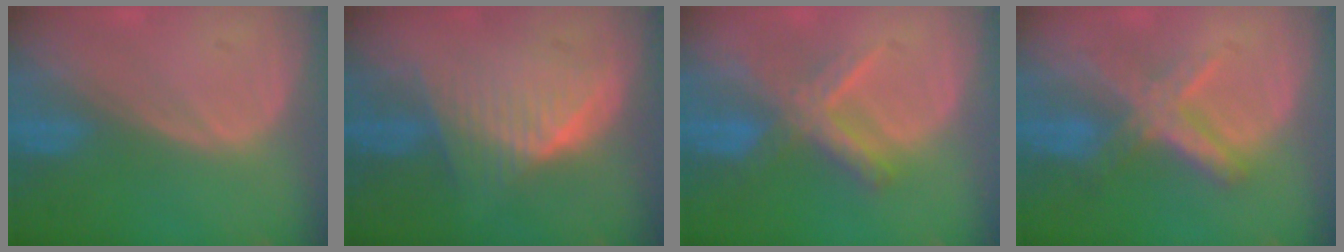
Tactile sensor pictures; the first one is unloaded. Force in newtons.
{"total": 6.4, "press": 6.2, "slide": 1.7}
{"total": 6.0, "press": 5.9, "slide": 1.1}
{"total": 7.1, "press": 6.2, "slide": 3.6}